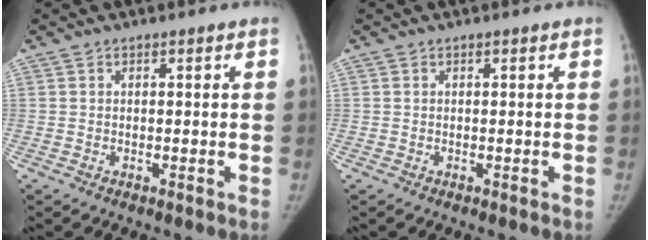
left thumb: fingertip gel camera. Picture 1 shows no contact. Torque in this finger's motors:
{"motor_torque": [0.00, 0.00, 0.26, -0.06, 0.00]}